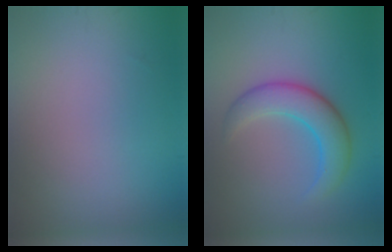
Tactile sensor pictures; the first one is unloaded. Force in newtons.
{"total": 4.5, "press": 4.5, "slide": 0.3}